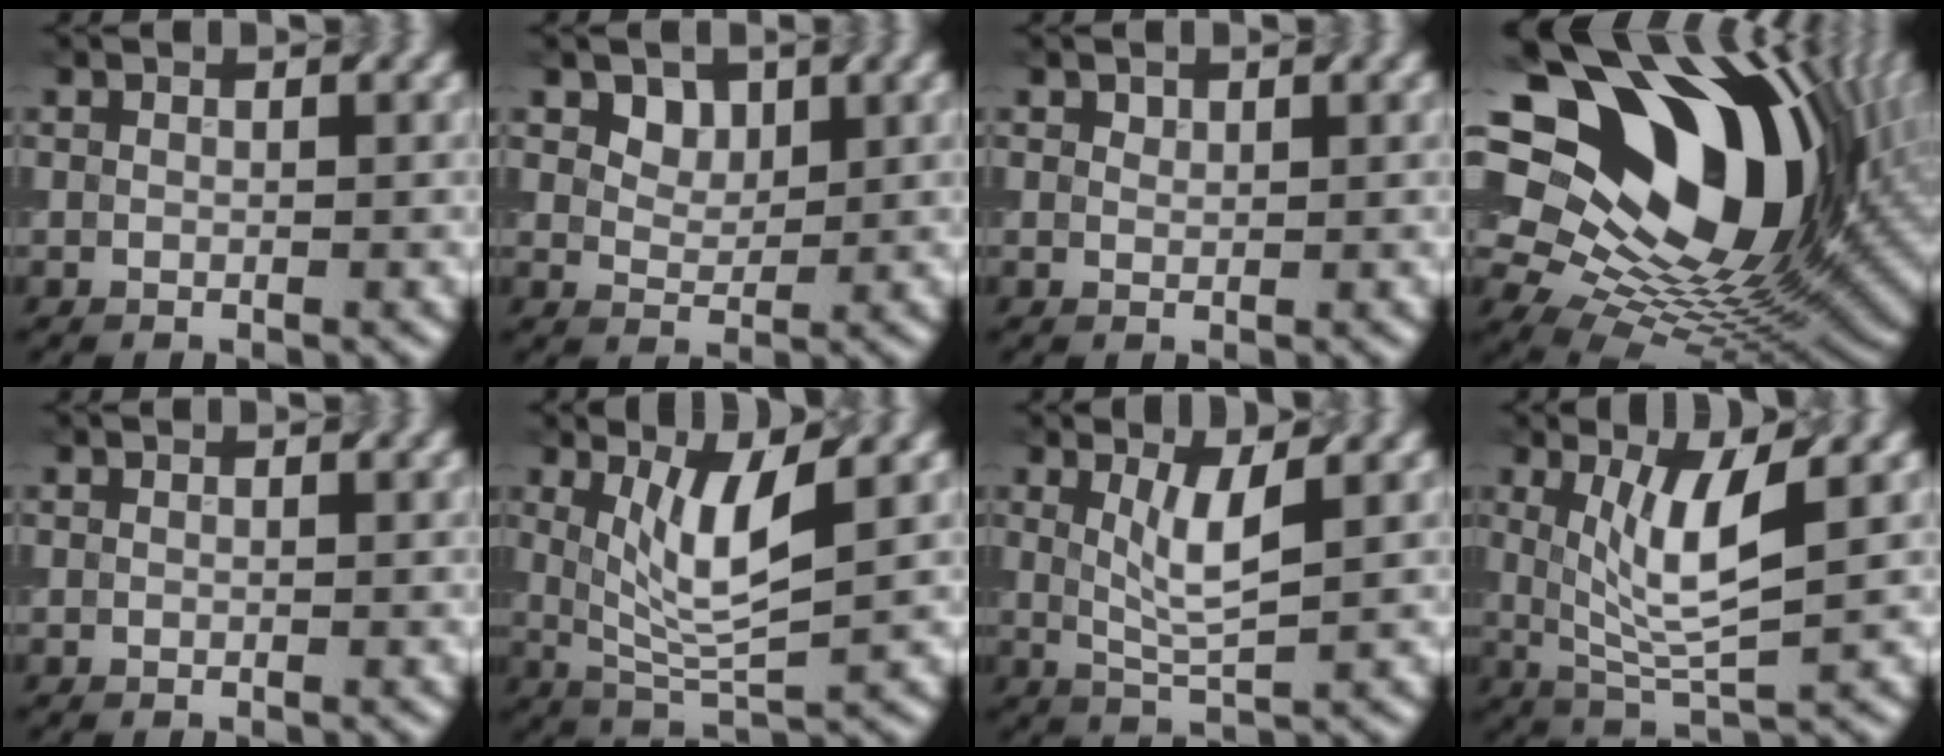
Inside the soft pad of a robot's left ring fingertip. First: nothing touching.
{"total": 2.7, "force": [1.4, 1.8, 1.4], "torque": [-0.029, -0.009, 0.041]}
{"total": 1.0, "force": [0.8, 0.5, 0.2], "torque": [-0.009, 0.000, 0.017]}
{"total": 19.7, "force": [5.7, 11.8, 14.7], "torque": [-0.260, 0.023, 0.113]}
{"total": 0.0}
{"total": 4.8, "force": [1.3, 0.9, 4.6], "torque": [-0.092, -0.005, 0.038]}
{"total": 2.9, "force": [0.7, 0.5, 2.8], "torque": [-0.064, 0.001, 0.025]}
{"total": 5.2, "force": [1.0, 1.0, 5.0], "torque": [-0.099, -0.005, 0.032]}